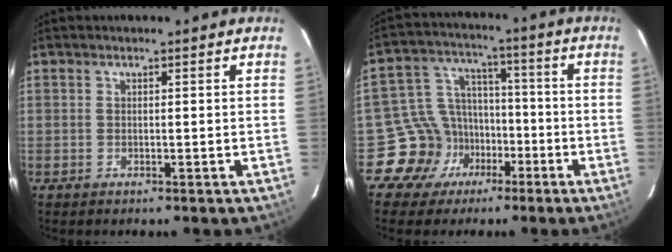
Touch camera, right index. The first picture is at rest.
{"total": 10.4, "force": [-5.5, 8.7, 1.1], "torque": [-0.034, 0.048, -0.085]}